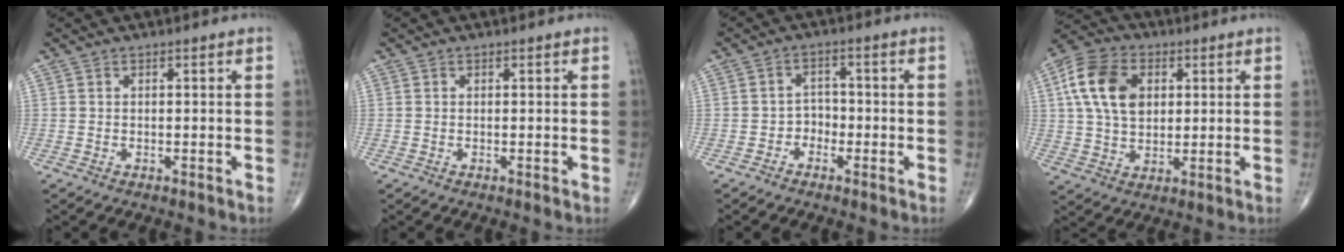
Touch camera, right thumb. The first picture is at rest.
{"total": 0.0}
{"total": 3.0, "force": [-1.5, 2.4, 0.9], "torque": [0.008, 0.018, -0.035]}
{"total": 13.1, "force": [3.3, 8.9, 9.0], "torque": [-0.157, 0.006, 0.054]}